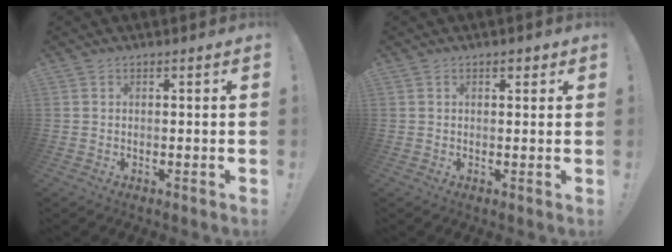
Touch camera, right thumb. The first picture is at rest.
{"total": 1.6, "force": [0.9, 1.0, 0.9], "torque": [-0.011, 0.000, 0.014]}